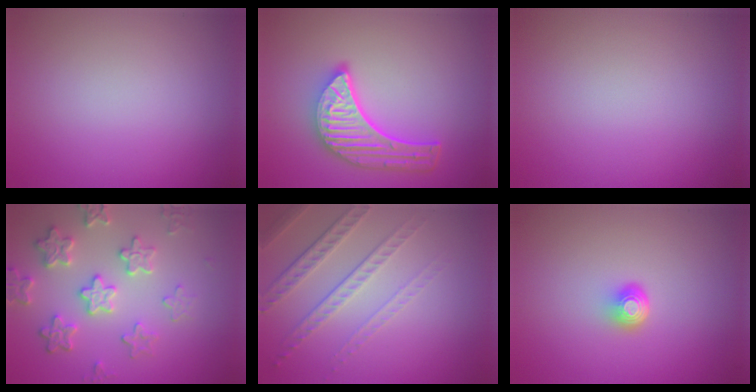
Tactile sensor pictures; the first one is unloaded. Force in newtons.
{"total": 5.6, "press": 4.4, "slide": 3.5}
{"total": 0.0}
{"total": 4.8, "press": 4.1, "slide": 2.5}
{"total": 4.6, "press": 3.1, "slide": 3.4}
{"total": 2.0, "press": 1.3, "slide": 1.6}